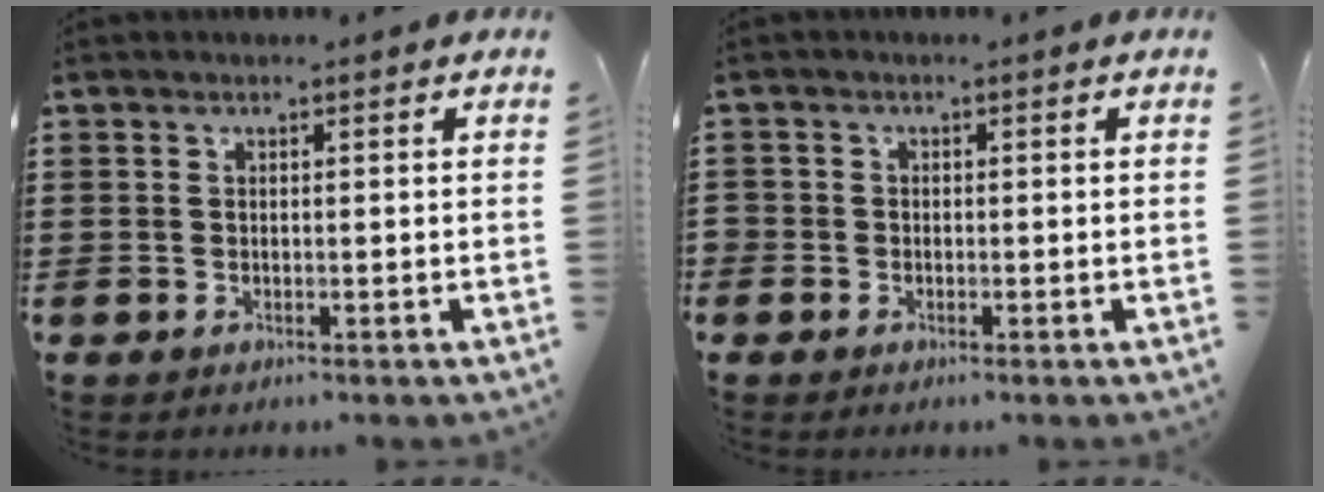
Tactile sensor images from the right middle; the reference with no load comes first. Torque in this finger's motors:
{"motor_torque": [2.14, 0.00, 0.21, 0.21]}